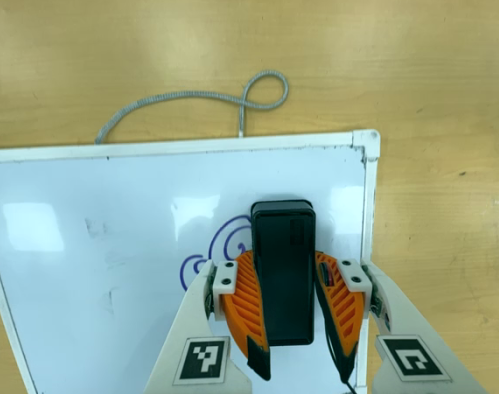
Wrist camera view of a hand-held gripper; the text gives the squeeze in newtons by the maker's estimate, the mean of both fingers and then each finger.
{"total": 13.2, "left": 13.3, "right": 13.0}